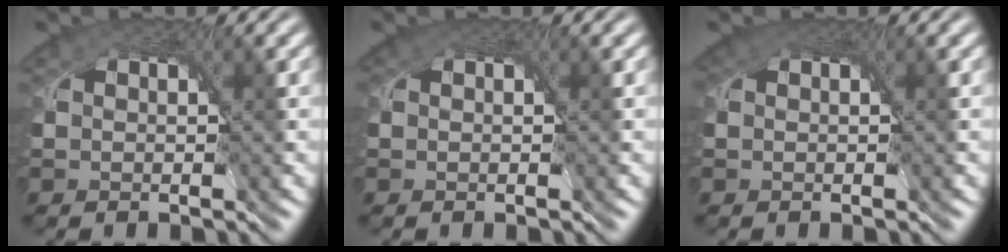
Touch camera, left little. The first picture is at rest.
{"total": 1.3, "force": [0.7, 0.9, 0.7], "torque": [-0.015, 0.003, 0.007]}
{"total": 2.4, "force": [1.1, 1.6, 1.3], "torque": [-0.027, 0.005, 0.011]}